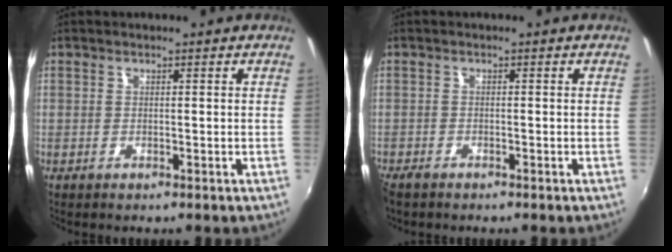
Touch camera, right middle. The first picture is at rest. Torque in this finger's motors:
{"motor_torque": [0.20, -0.21, 0.02, 0.01]}